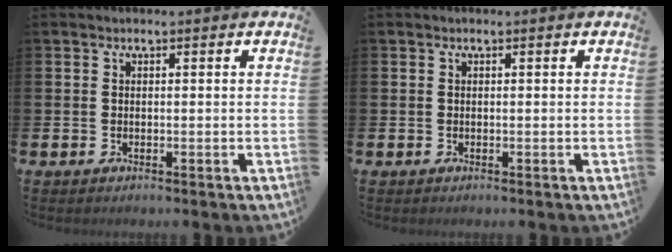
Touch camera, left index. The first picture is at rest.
{"total": 0.0}